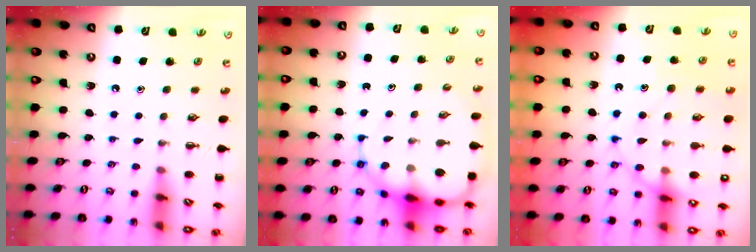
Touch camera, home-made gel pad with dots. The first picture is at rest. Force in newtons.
{"total": 11.1, "press": 10.8, "slide": 2.7}
{"total": 14.9, "press": 14.9, "slide": 0.8}